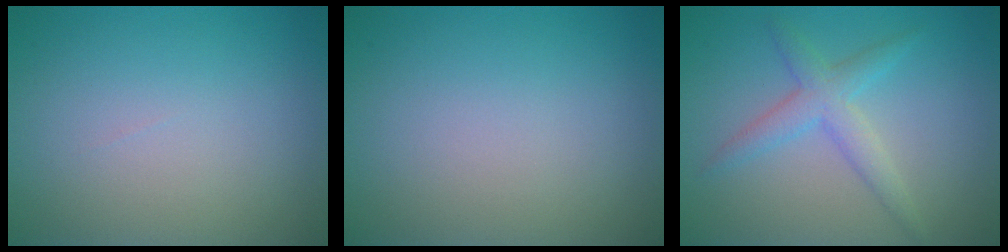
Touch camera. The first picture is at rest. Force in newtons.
{"total": 0.0}
{"total": 2.9, "press": 2.9, "slide": 0.1}